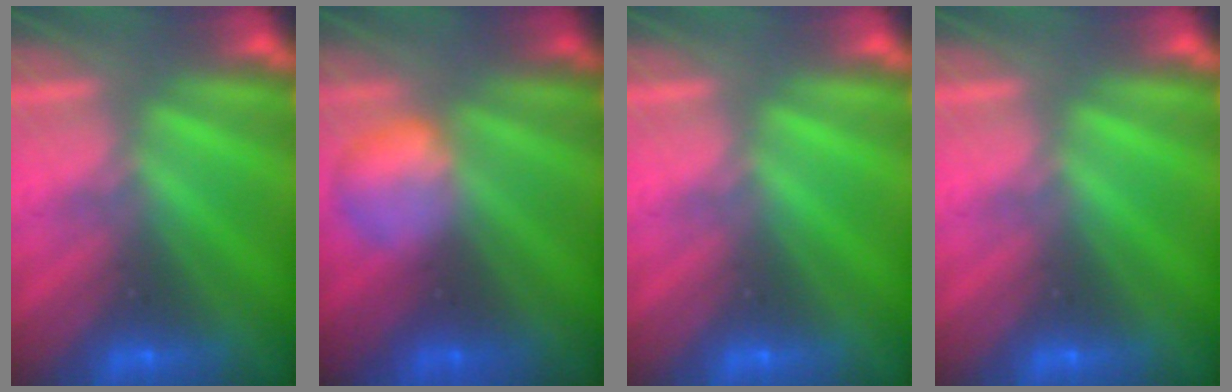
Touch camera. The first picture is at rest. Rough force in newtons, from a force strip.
{"total": 2.4}
{"total": 0.0}
{"total": 0.0}